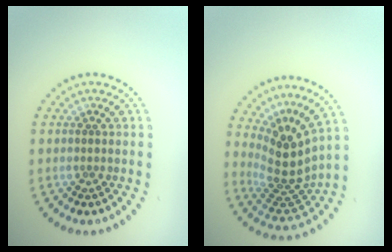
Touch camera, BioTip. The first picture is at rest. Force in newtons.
{"total": 4.2, "press": 2.9, "slide": 3.1}